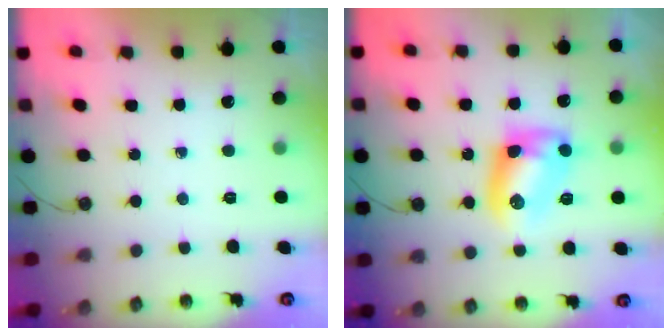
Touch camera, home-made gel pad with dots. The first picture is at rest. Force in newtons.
{"total": 9.7, "press": 9.6, "slide": 0.5}